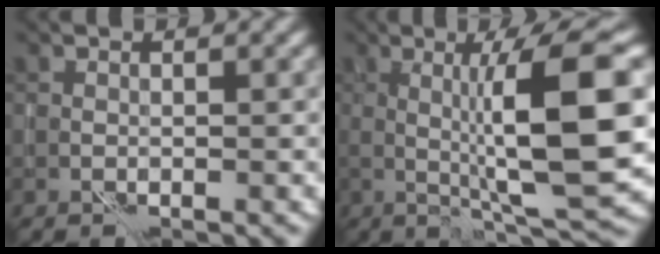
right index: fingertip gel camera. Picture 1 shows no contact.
{"total": 10.3, "force": [0.5, 1.4, 10.2], "torque": [-0.150, 0.005, 0.016]}